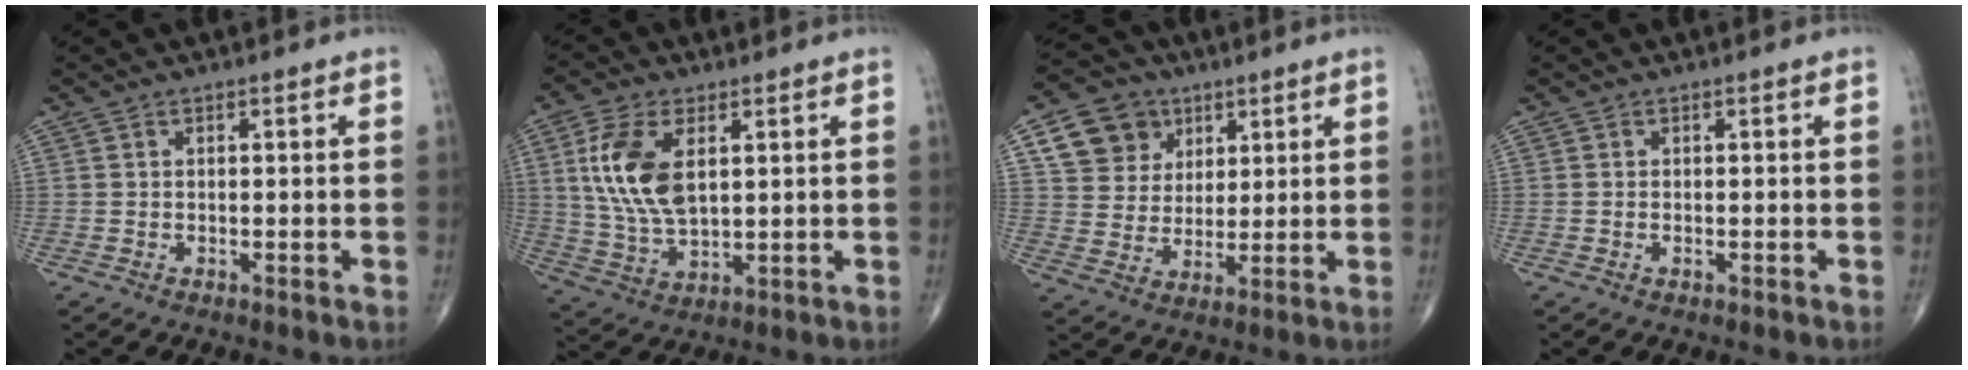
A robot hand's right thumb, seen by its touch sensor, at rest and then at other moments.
{"total": 12.7, "force": [3.4, 6.8, 10.2], "torque": [-0.207, -0.012, 0.073]}
{"total": 11.3, "force": [5.1, 9.4, 3.7], "torque": [-0.034, -0.011, 0.094]}
{"total": 0.5, "force": [-0.2, 0.2, 0.5], "torque": [-0.013, 0.001, -0.002]}